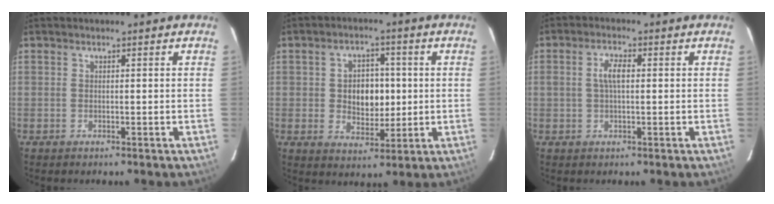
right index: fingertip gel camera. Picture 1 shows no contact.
{"total": 7.7, "force": [0.4, 5.7, 5.3], "torque": [-0.094, 0.009, 0.016]}
{"total": 3.6, "force": [0.4, 1.4, 3.3], "torque": [-0.065, 0.007, 0.007]}